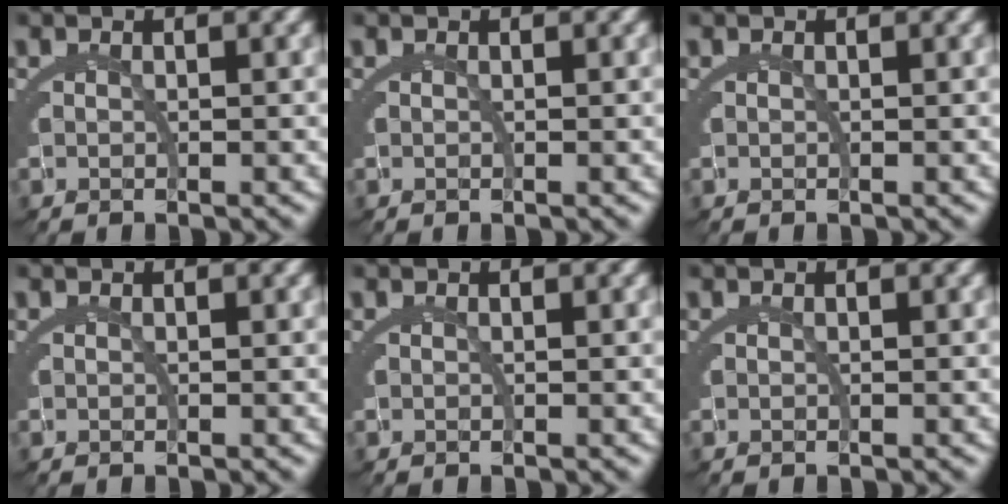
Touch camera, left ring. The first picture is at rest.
{"total": 0.0}
{"total": 0.0}
{"total": 0.0}
{"total": 0.0}
{"total": 0.0}